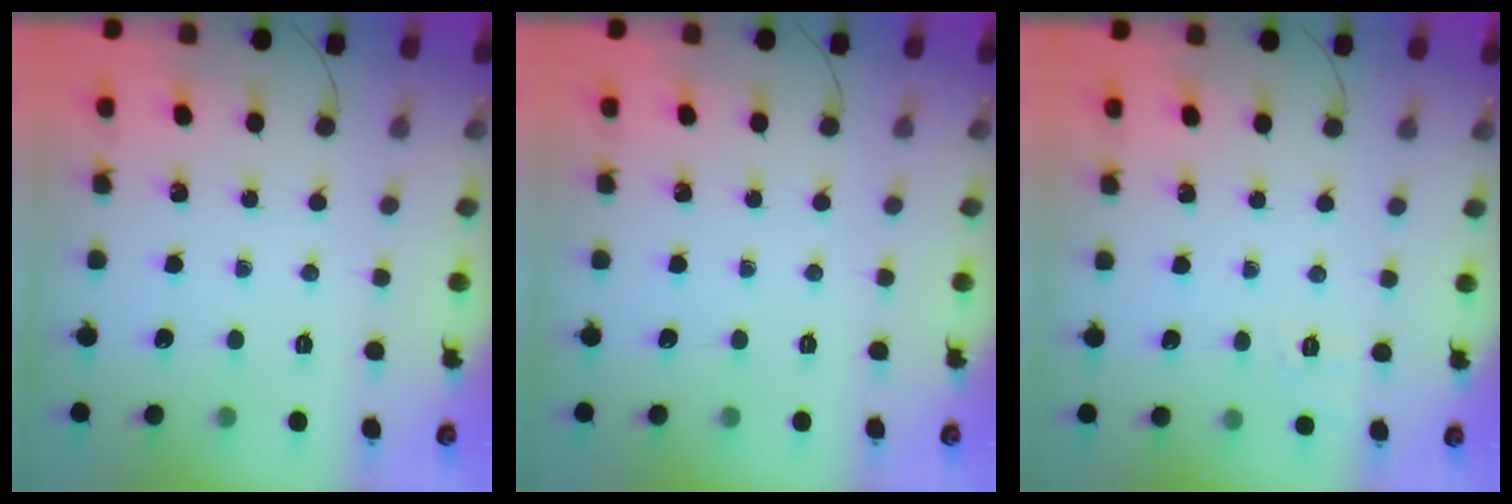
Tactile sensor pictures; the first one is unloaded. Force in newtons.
{"total": 0.0}
{"total": 1.8, "press": 0.4, "slide": 1.7}